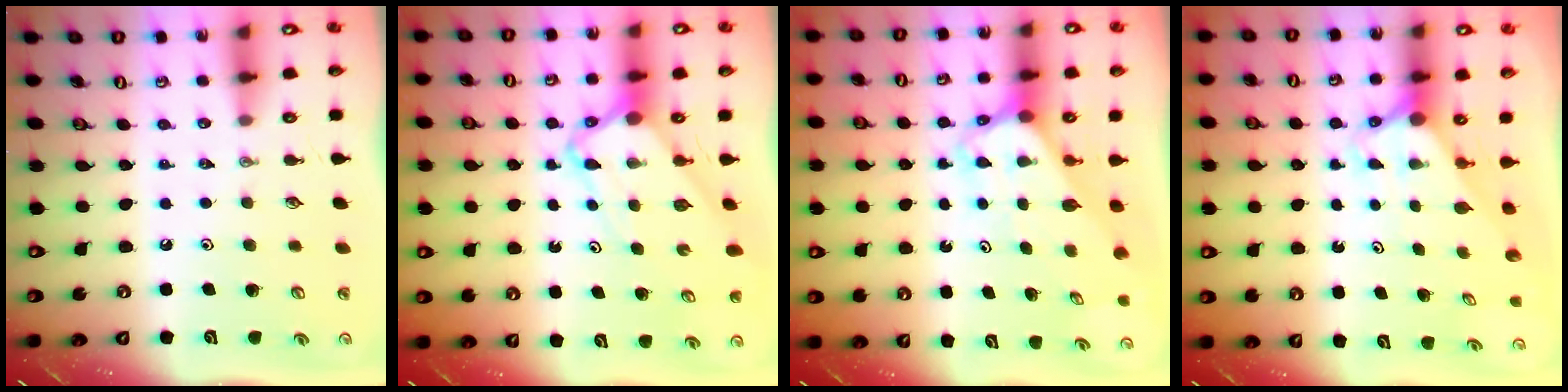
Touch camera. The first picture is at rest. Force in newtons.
{"total": 4.9, "press": 4.8, "slide": 0.6}
{"total": 2.7, "press": 2.7, "slide": 0.1}
{"total": 2.7, "press": 2.7, "slide": 0.0}